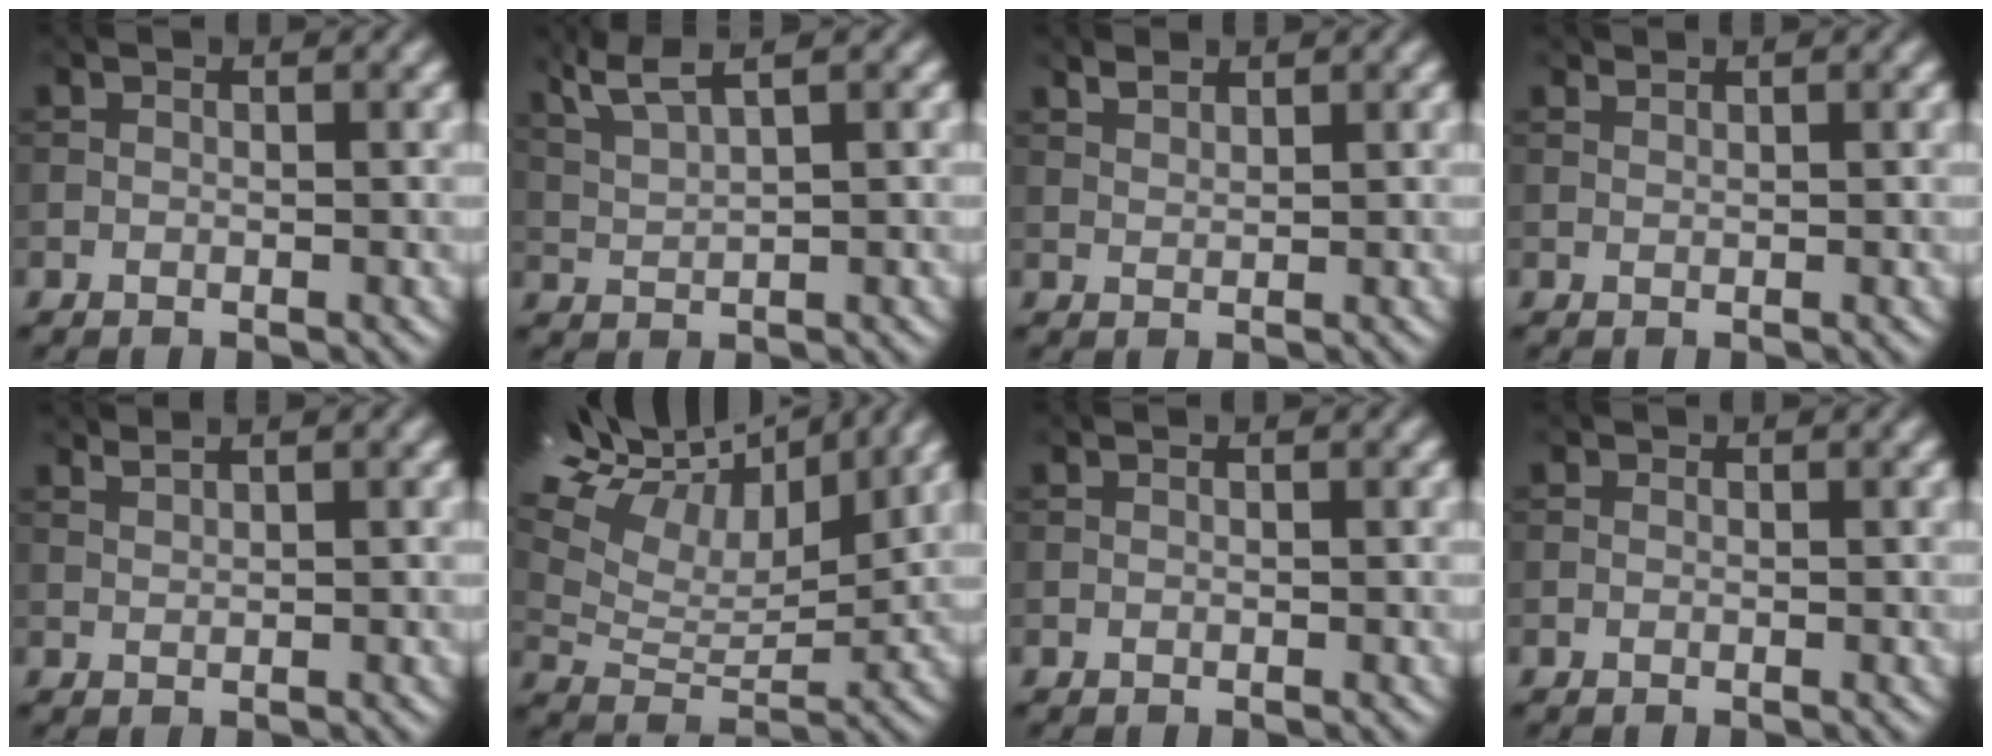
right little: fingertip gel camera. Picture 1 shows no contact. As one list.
[{"total": 3.9, "force": [2.6, 0.7, 2.8], "torque": [-0.058, 0.010, 0.057]}, {"total": 1.2, "force": [1.0, 0.2, 0.5], "torque": [-0.015, 0.000, 0.023]}, {"total": 0.8, "force": [0.7, 0.1, 0.3], "torque": [-0.005, 0.000, 0.010]}, {"total": 1.9, "force": [1.5, 0.5, 1.0], "torque": [-0.010, 0.000, 0.018]}, {"total": 13.3, "force": [9.6, 5.5, 7.3], "torque": [-0.169, 0.038, 0.140]}, {"total": 0.0}, {"total": 0.0}]